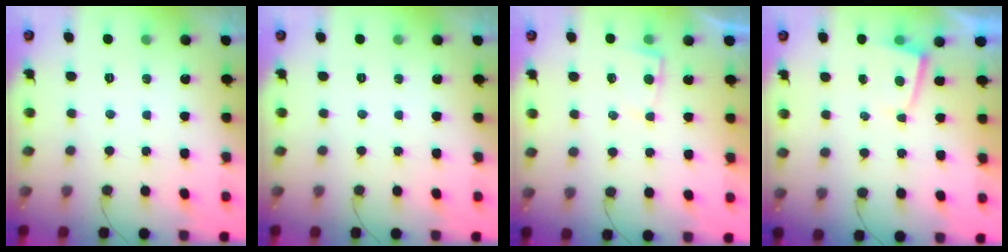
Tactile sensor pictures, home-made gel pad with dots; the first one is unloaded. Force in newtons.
{"total": 0.0}
{"total": 2.4, "press": 2.4, "slide": 0.4}
{"total": 2.0, "press": 2.0, "slide": 0.3}